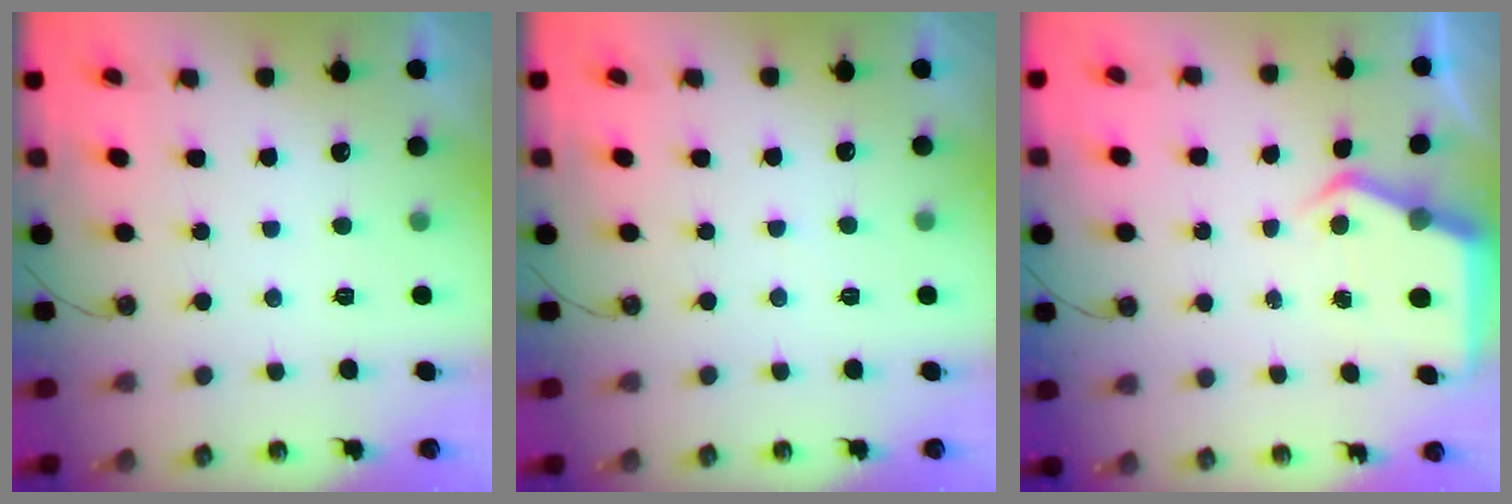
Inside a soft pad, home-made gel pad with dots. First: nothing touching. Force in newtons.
{"total": 2.7, "press": 2.6, "slide": 0.4}
{"total": 4.8, "press": 4.8, "slide": 0.7}